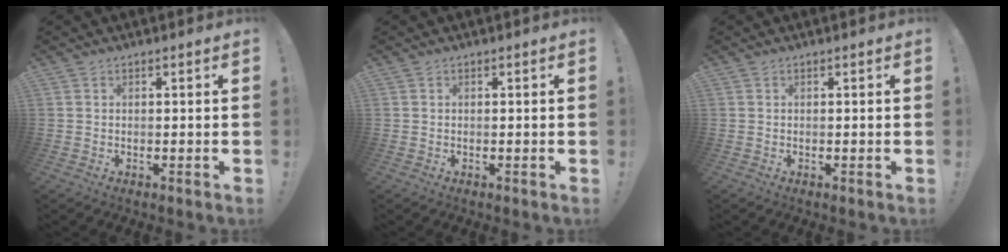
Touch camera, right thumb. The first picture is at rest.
{"total": 0.0}
{"total": 0.0}